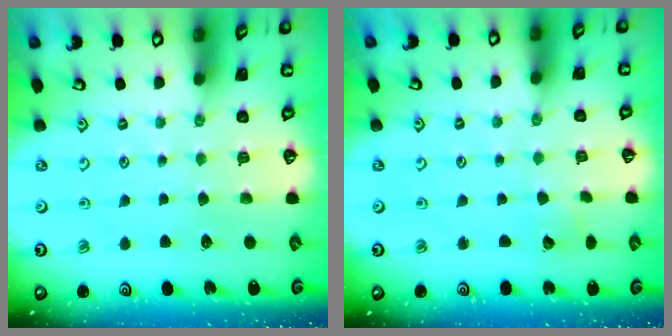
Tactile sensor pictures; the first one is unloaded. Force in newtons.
{"total": 2.4, "press": 2.4, "slide": 0.2}